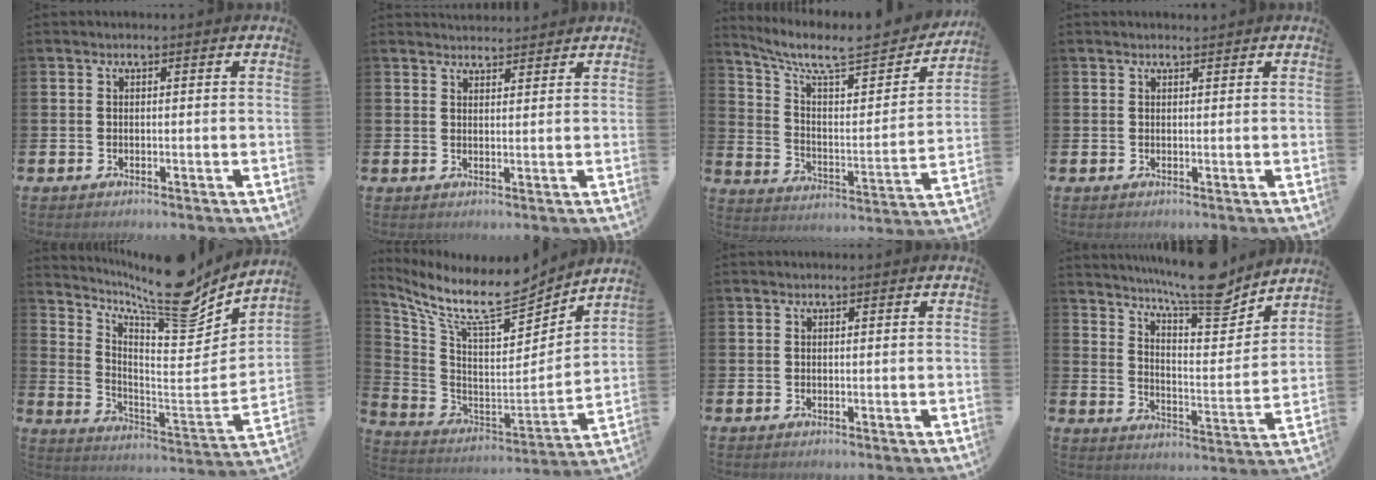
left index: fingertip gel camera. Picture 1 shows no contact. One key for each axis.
{"total": 2.9, "fx": 2.8, "fy": 0.6, "fz": 0.0, "tx": 0.004, "ty": -0.014, "tz": 0.050}
{"total": 8.3, "fx": 7.0, "fy": 2.3, "fz": 3.9, "tx": -0.097, "ty": -0.059, "tz": 0.114}
{"total": 1.1, "fx": 1.1, "fy": 0.2, "fz": 0.2, "tx": 0.005, "ty": 0.000, "tz": 0.018}
{"total": 13.1, "fx": 10.9, "fy": 2.9, "fz": 6.7, "tx": -0.122, "ty": -0.084, "tz": 0.180}
{"total": 11.9, "fx": 9.8, "fy": 2.9, "fz": 6.2, "tx": -0.148, "ty": -0.070, "tz": 0.164}
{"total": 0.0}
{"total": 11.2, "fx": 9.9, "fy": 1.7, "fz": 4.9, "tx": -0.097, "ty": -0.061, "tz": 0.172}